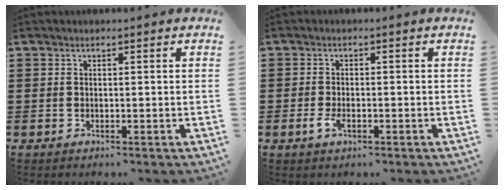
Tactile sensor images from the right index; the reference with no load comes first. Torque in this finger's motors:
{"motor_torque": [0.15, -0.08, 0.04, 0.04]}